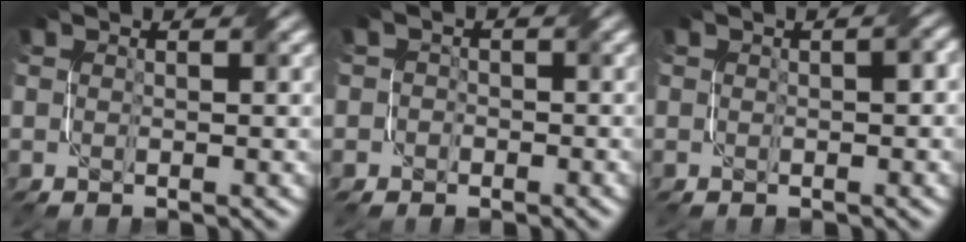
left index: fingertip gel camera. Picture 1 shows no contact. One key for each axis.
{"total": 2.2, "fx": -0.3, "fy": 2.1, "fz": 0.3, "tx": 0.010, "ty": 0.007, "tz": -0.019}
{"total": 1.4, "fx": 0.0, "fy": 0.5, "fz": 1.3, "tx": -0.016, "ty": 0.006, "tz": 0.002}